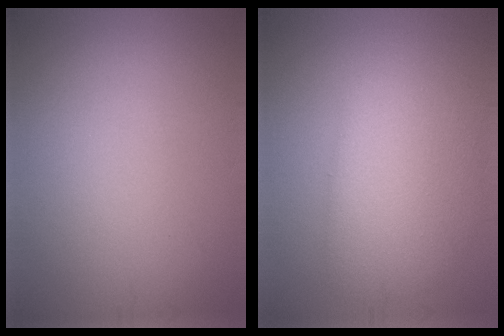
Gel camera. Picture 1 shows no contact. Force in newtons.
{"total": 5.1, "press": 5.1, "slide": 0.2}